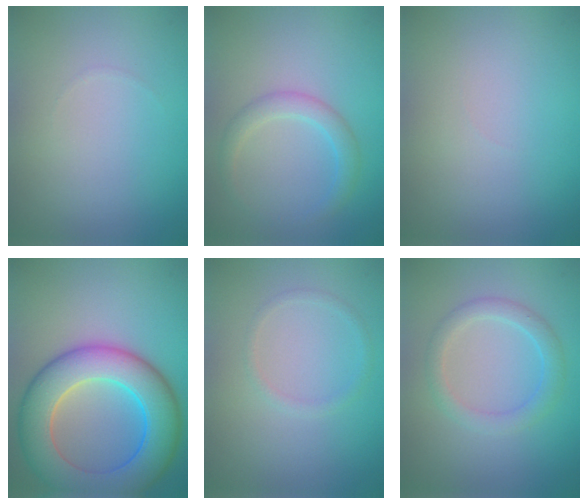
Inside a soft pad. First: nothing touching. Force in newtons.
{"total": 2.3, "press": 2.2, "slide": 0.1}
{"total": 0.0}
{"total": 10.3, "press": 10.3, "slide": 0.4}
{"total": 1.0, "press": 0.9, "slide": 0.0}
{"total": 2.4, "press": 2.4, "slide": 0.1}